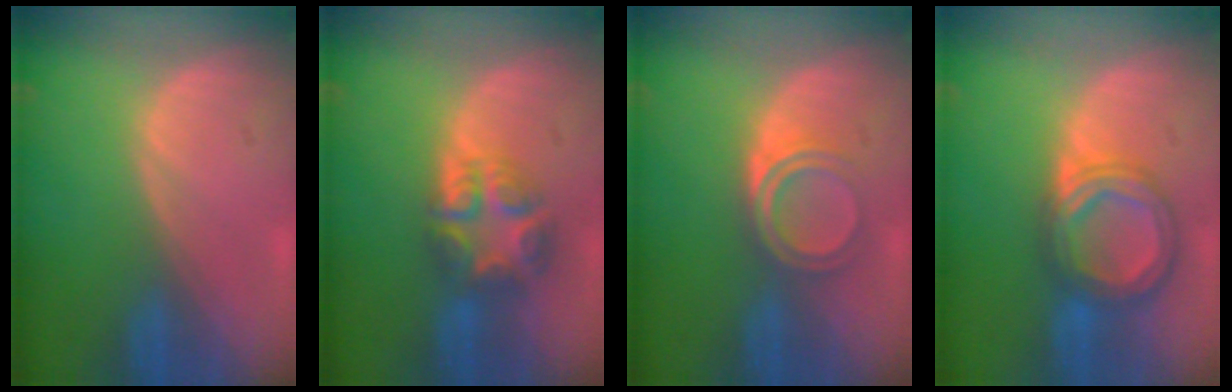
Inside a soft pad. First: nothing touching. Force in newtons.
{"total": 7.6, "press": 6.6, "slide": 3.7}
{"total": 5.1, "press": 4.3, "slide": 2.6}
{"total": 7.6, "press": 7.5, "slide": 0.6}